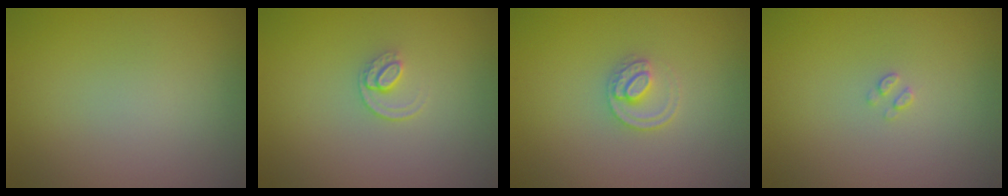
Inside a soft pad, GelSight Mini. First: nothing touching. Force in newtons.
{"total": 1.2, "press": 0.8, "slide": 0.9}
{"total": 2.1, "press": 2.1, "slide": 0.2}
{"total": 0.7, "press": 0.6, "slide": 0.1}